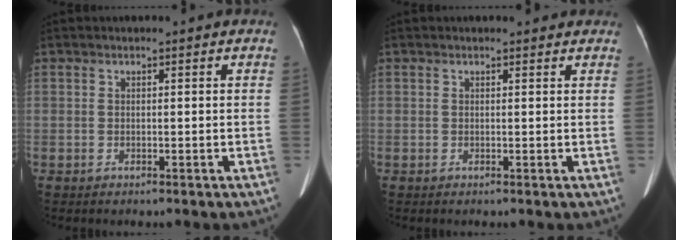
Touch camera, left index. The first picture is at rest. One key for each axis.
{"total": 2.2, "fx": 2.1, "fy": 0.7, "fz": 0.5, "tx": -0.008, "ty": 0.007, "tz": 0.016}